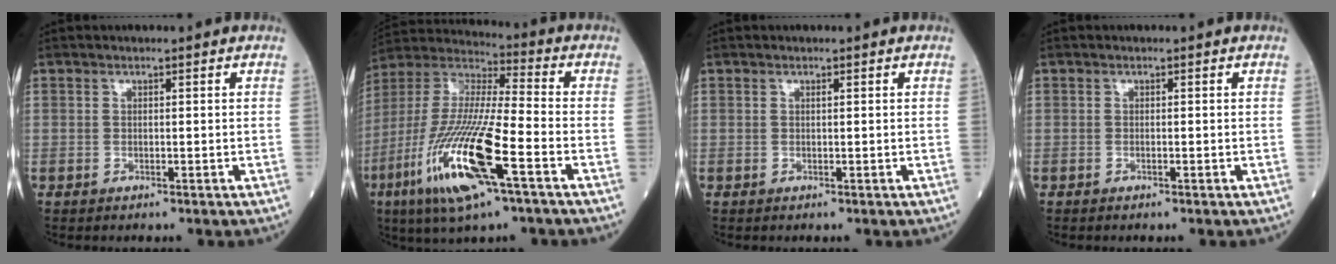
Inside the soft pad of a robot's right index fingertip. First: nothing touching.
{"total": 19.4, "force": [-8.1, 2.5, 17.5], "torque": [-0.393, -0.035, -0.153]}
{"total": 0.0}
{"total": 0.0}